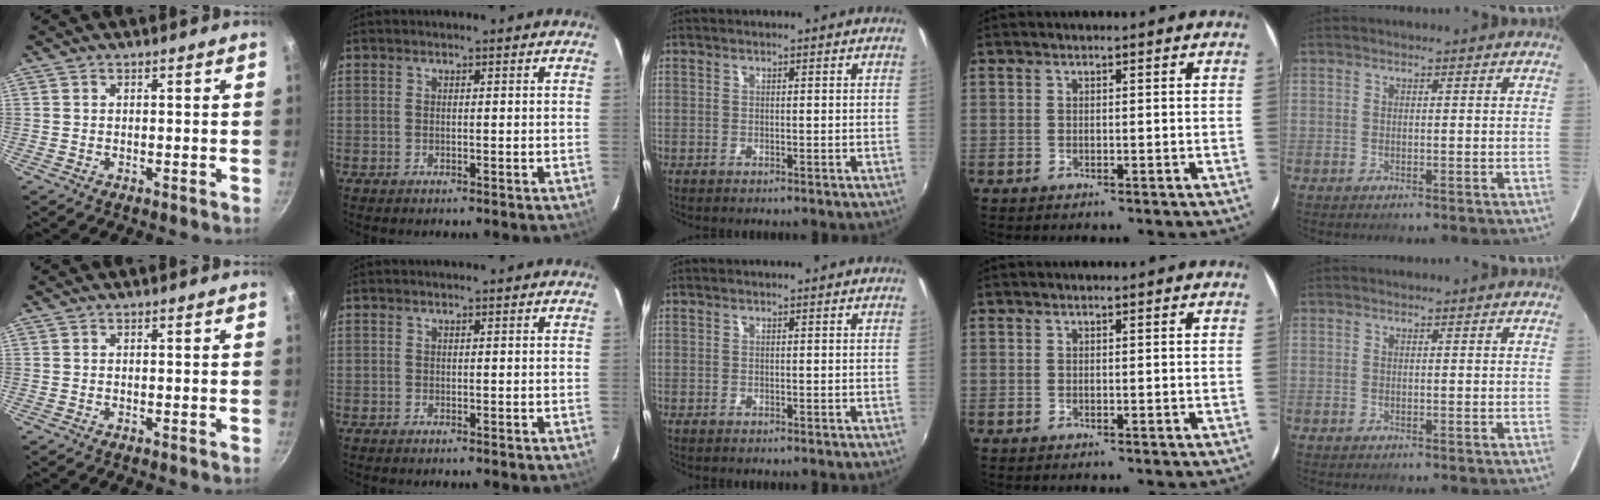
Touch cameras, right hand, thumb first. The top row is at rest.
{}